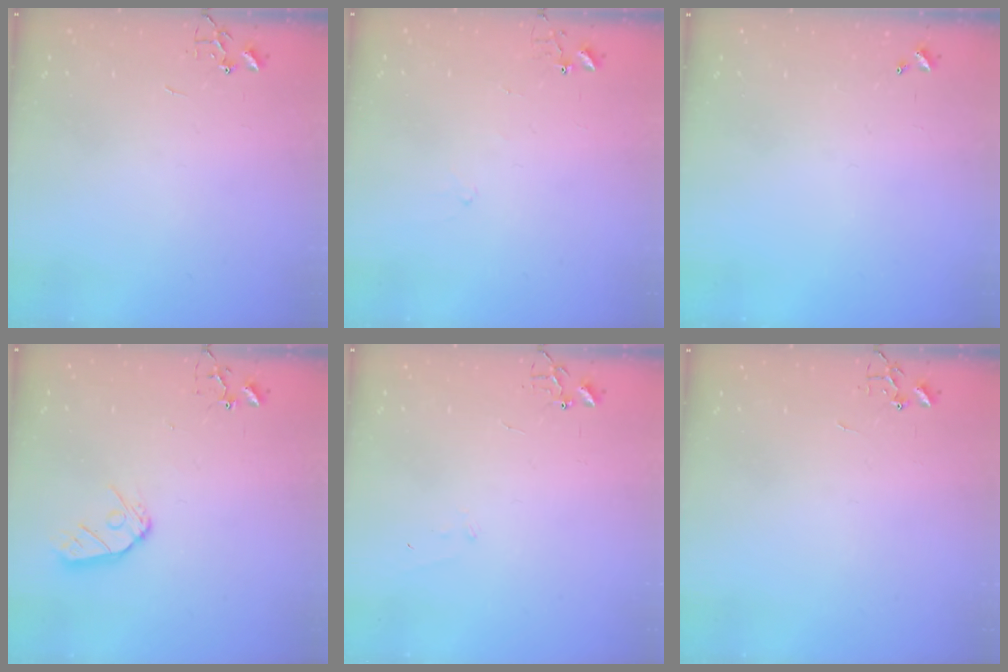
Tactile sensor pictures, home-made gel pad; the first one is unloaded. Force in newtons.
{"total": 4.7, "press": 4.6, "slide": 0.4}
{"total": 0.0}
{"total": 9.1, "press": 9.1, "slide": 0.9}
{"total": 5.6, "press": 5.6, "slide": 0.7}
{"total": 0.0}